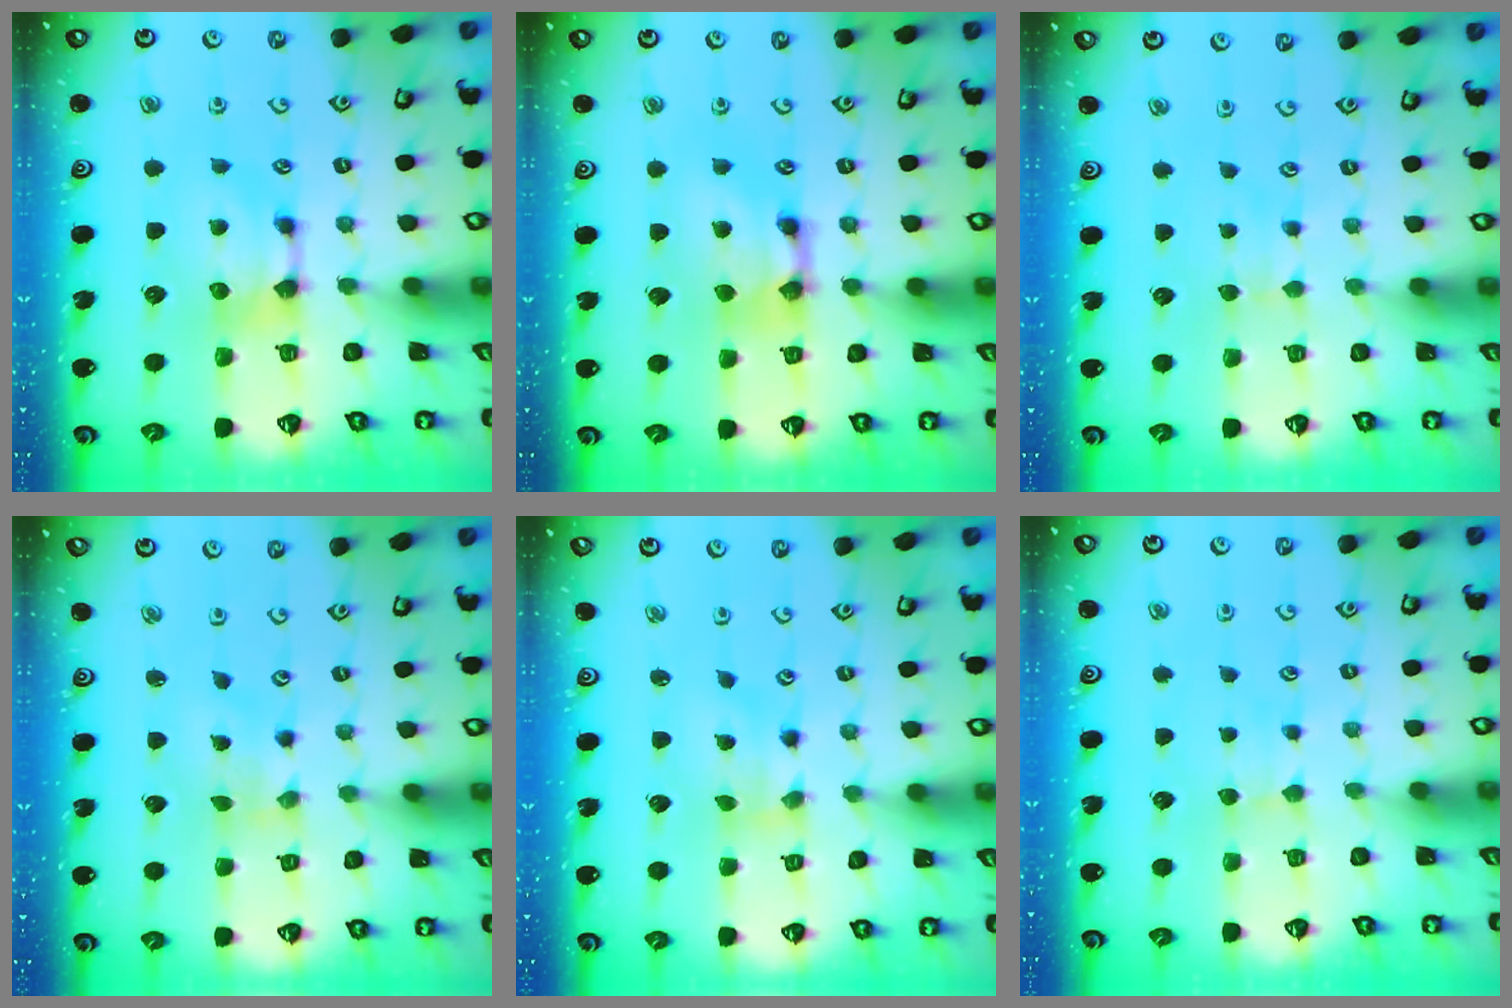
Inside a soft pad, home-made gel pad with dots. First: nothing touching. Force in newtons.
{"total": 2.6, "press": 2.6, "slide": 0.2}
{"total": 2.8, "press": 2.8, "slide": 0.3}
{"total": 2.7, "press": 2.5, "slide": 0.9}
{"total": 1.2, "press": 0.3, "slide": 1.1}
{"total": 2.3, "press": 2.3, "slide": 0.4}